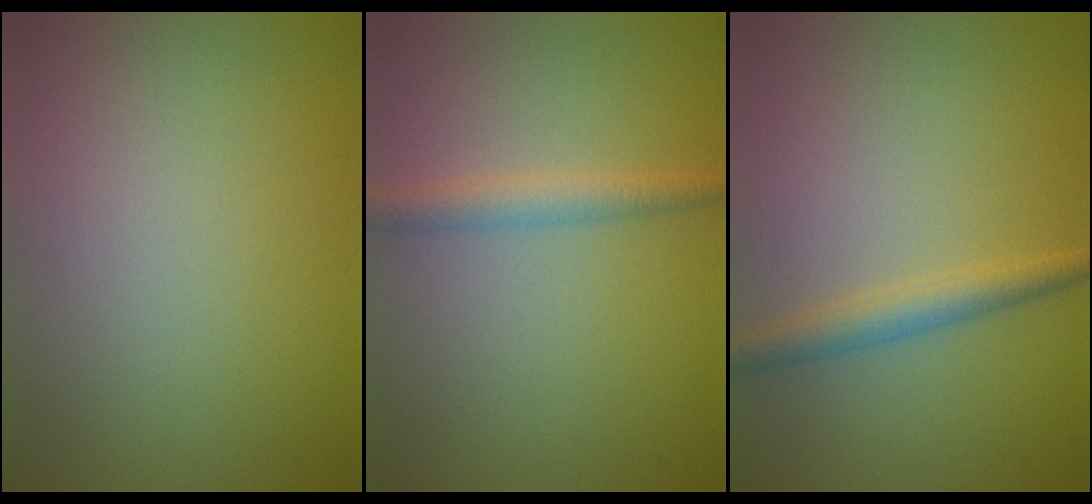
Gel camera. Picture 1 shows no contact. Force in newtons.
{"total": 2.3, "press": 2.3, "slide": 0.0}
{"total": 2.6, "press": 2.6, "slide": 0.1}